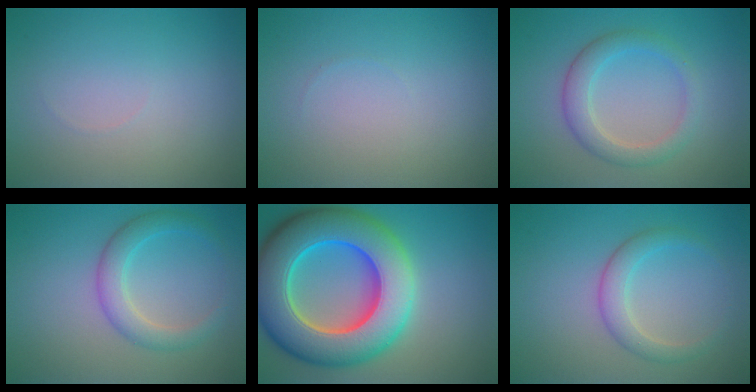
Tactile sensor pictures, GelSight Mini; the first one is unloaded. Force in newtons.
{"total": 0.0}
{"total": 3.3, "press": 3.3, "slide": 0.2}
{"total": 3.1, "press": 3.1, "slide": 0.0}
{"total": 14.0, "press": 13.9, "slide": 0.5}
{"total": 2.6, "press": 2.6, "slide": 0.1}